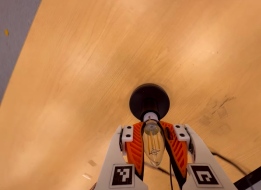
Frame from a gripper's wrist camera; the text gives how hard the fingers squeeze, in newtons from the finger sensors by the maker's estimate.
{"total": 17.9, "left": 23.1, "right": 12.8}